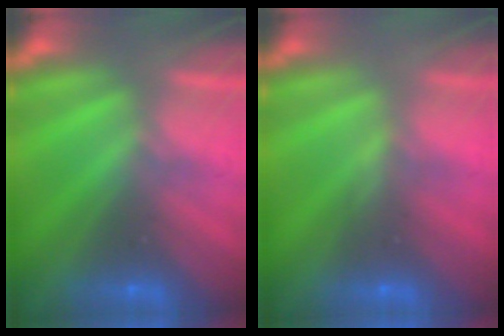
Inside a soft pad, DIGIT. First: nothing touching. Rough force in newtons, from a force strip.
{"total": 2.9}